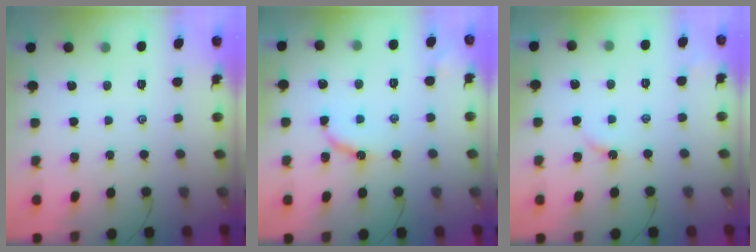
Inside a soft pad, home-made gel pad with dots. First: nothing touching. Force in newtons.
{"total": 8.3, "press": 8.3, "slide": 0.8}
{"total": 2.6, "press": 2.6, "slide": 0.4}